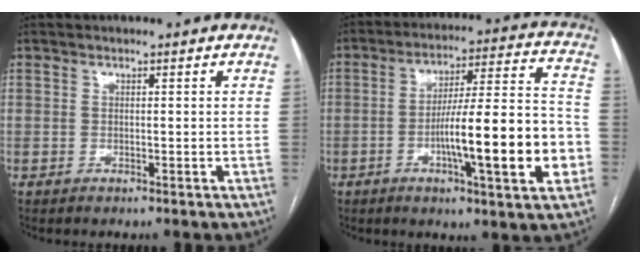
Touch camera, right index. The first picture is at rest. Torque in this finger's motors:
{"motor_torque": [1.51, -0.63, 1.05, 0.21]}